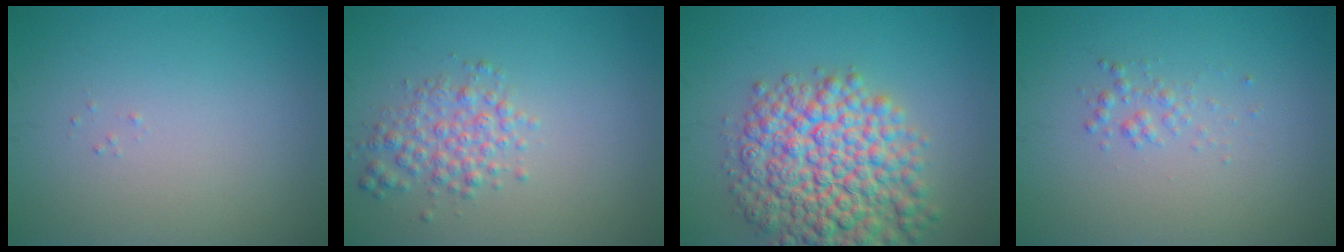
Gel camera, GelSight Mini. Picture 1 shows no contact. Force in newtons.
{"total": 2.8, "press": 2.8, "slide": 0.1}
{"total": 10.1, "press": 10.1, "slide": 0.4}
{"total": 1.1, "press": 1.1, "slide": 0.1}